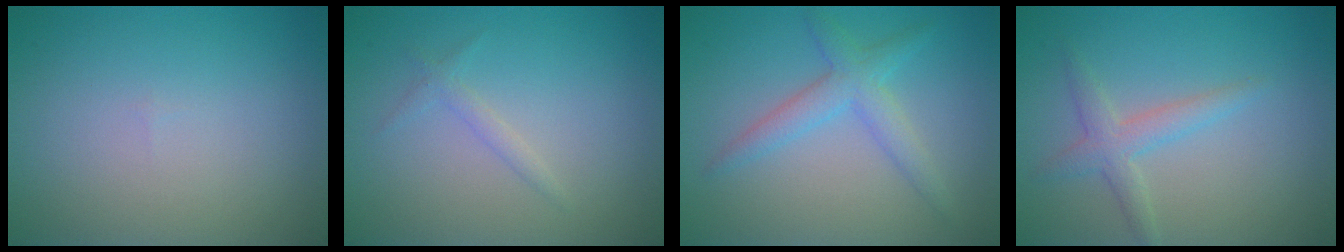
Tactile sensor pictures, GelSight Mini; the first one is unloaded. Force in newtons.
{"total": 1.1, "press": 1.1, "slide": 0.1}
{"total": 3.0, "press": 3.0, "slide": 0.0}
{"total": 2.3, "press": 2.3, "slide": 0.0}